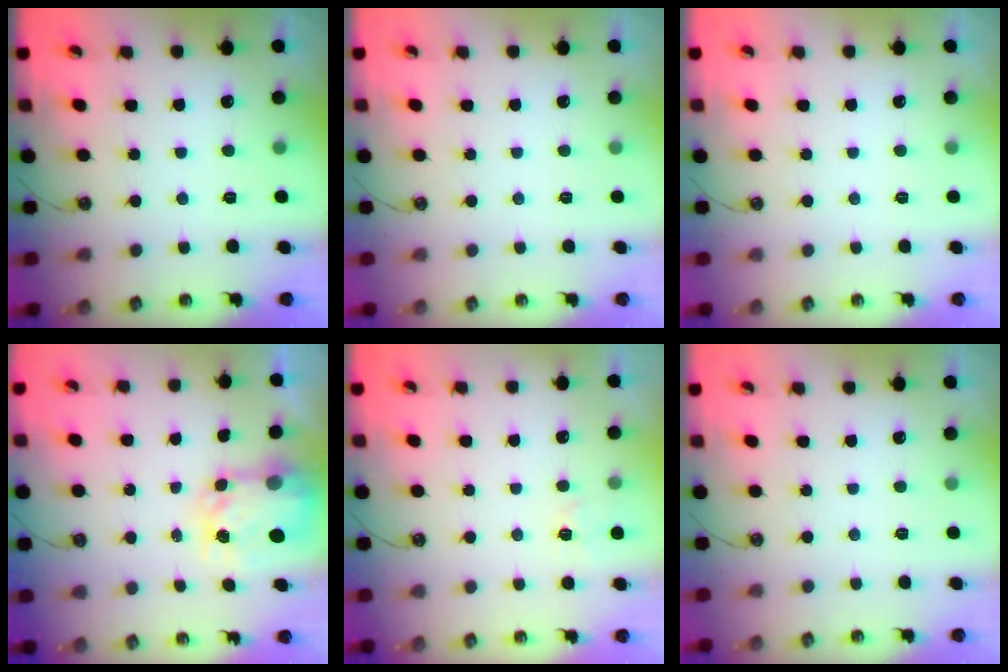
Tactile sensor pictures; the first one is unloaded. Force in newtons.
{"total": 0.0}
{"total": 0.0}
{"total": 5.3, "press": 5.2, "slide": 0.7}
{"total": 3.6, "press": 3.6, "slide": 0.3}
{"total": 0.0}